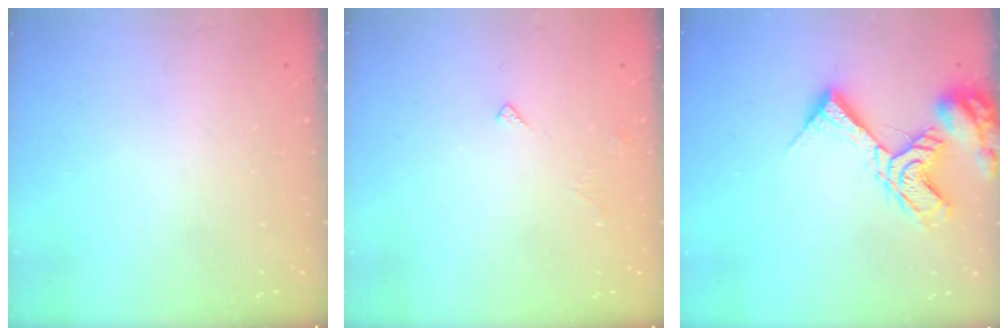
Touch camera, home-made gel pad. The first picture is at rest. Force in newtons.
{"total": 3.2, "press": 3.1, "slide": 0.5}
{"total": 12.9, "press": 12.8, "slide": 1.6}